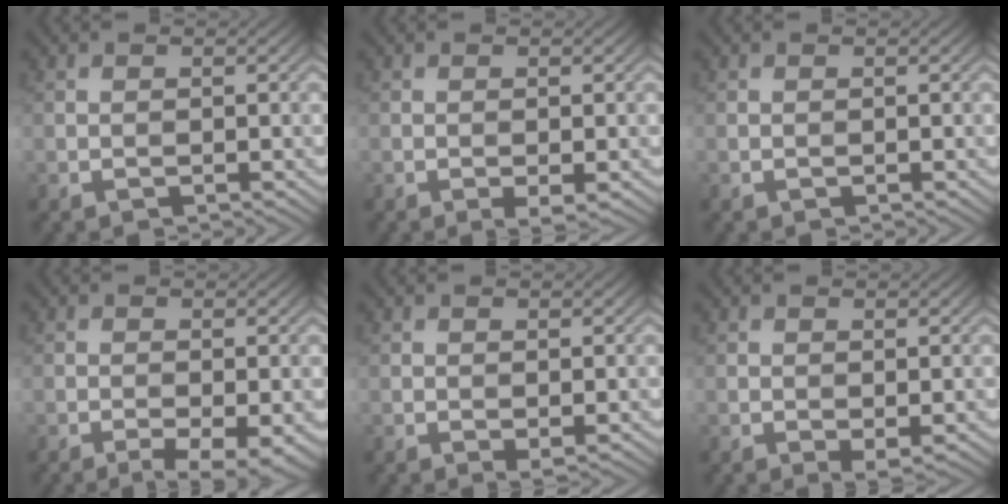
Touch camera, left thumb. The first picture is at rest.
{"total": 1.4, "force": [-0.6, 0.3, 1.2], "torque": [-0.024, -0.005, -0.010]}
{"total": 0.0}
{"total": 4.3, "force": [-2.2, 1.0, 3.5], "torque": [-0.057, -0.003, -0.030]}
{"total": 0.7, "force": [-0.1, 0.3, 0.7], "torque": [-0.010, -0.004, -0.003]}
{"total": 1.1, "force": [-0.2, 0.5, 1.0], "torque": [-0.018, -0.005, -0.004]}